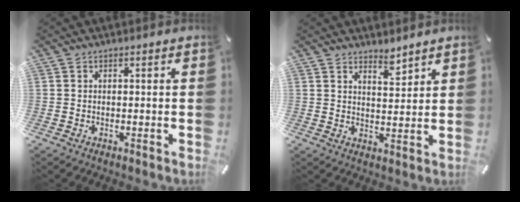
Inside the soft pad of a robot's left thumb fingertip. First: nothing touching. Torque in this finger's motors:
{"motor_torque": [0.35, -0.46, -0.12, -0.06, 0.11]}